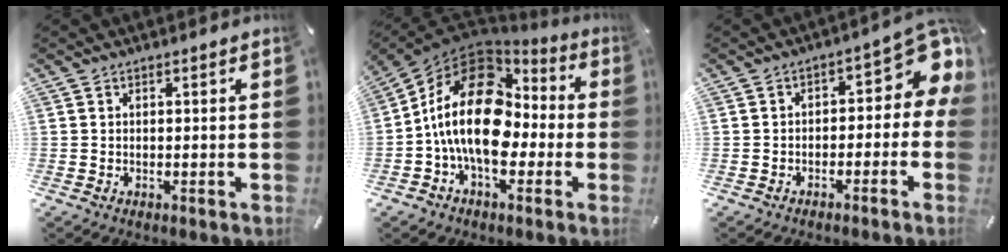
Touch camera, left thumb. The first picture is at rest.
{"total": 21.1, "force": [-1.0, 14.2, 15.6], "torque": [-0.304, 0.010, -0.015]}
{"total": 8.8, "force": [2.1, 4.8, 7.1], "torque": [-0.083, -0.023, 0.035]}